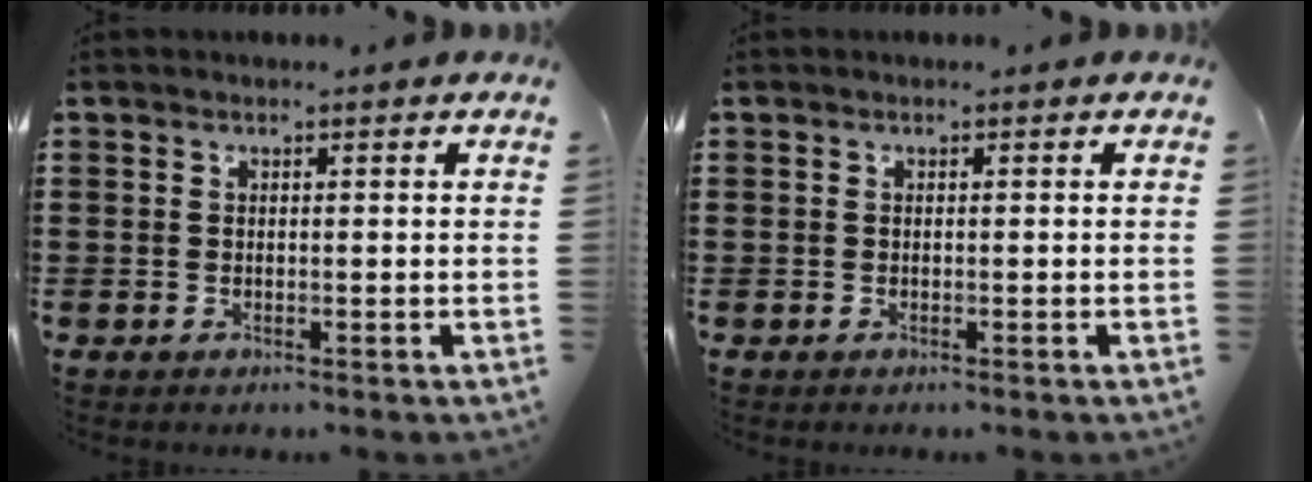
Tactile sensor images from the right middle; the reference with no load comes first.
{"total": 0.0}